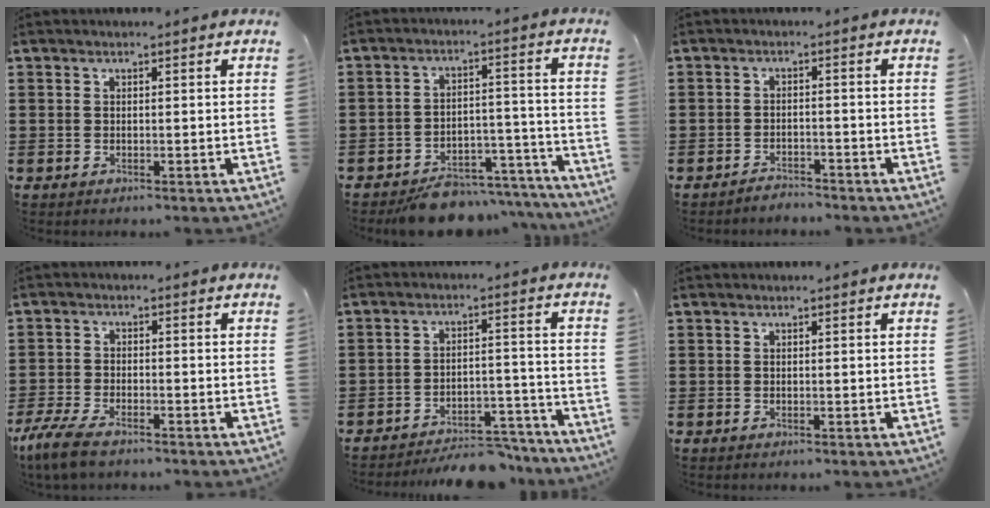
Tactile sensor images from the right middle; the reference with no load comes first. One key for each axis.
{"total": 6.4, "fx": -5.9, "fy": 1.8, "fz": 1.5, "tx": -0.015, "ty": 0.025, "tz": -0.112}
{"total": 2.3, "fx": -2.3, "fy": 0.2, "fz": -0.2, "tx": -0.004, "ty": 0.002, "tz": -0.051}
{"total": 4.9, "fx": -3.8, "fy": 1.2, "fz": 2.8, "tx": -0.080, "ty": -0.009, "tz": -0.082}
{"total": 6.2, "fx": -5.8, "fy": 1.2, "fz": 1.8, "tx": -0.021, "ty": 0.017, "tz": -0.111}
{"total": 0.0}